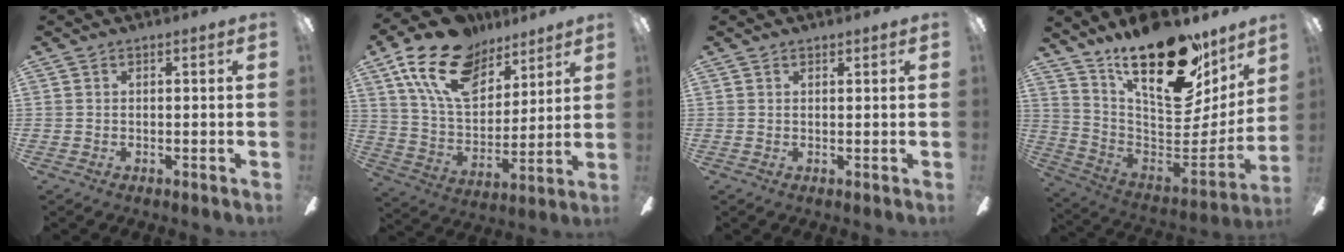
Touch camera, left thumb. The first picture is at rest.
{"total": 20.5, "force": [12.7, 11.5, 11.3], "torque": [-0.205, -0.050, 0.229]}
{"total": 0.8, "force": [0.7, 0.4, 0.1], "torque": [-0.002, 0.002, 0.013]}
{"total": 28.4, "force": [17.5, 12.6, 18.6], "torque": [-0.253, -0.122, 0.308]}